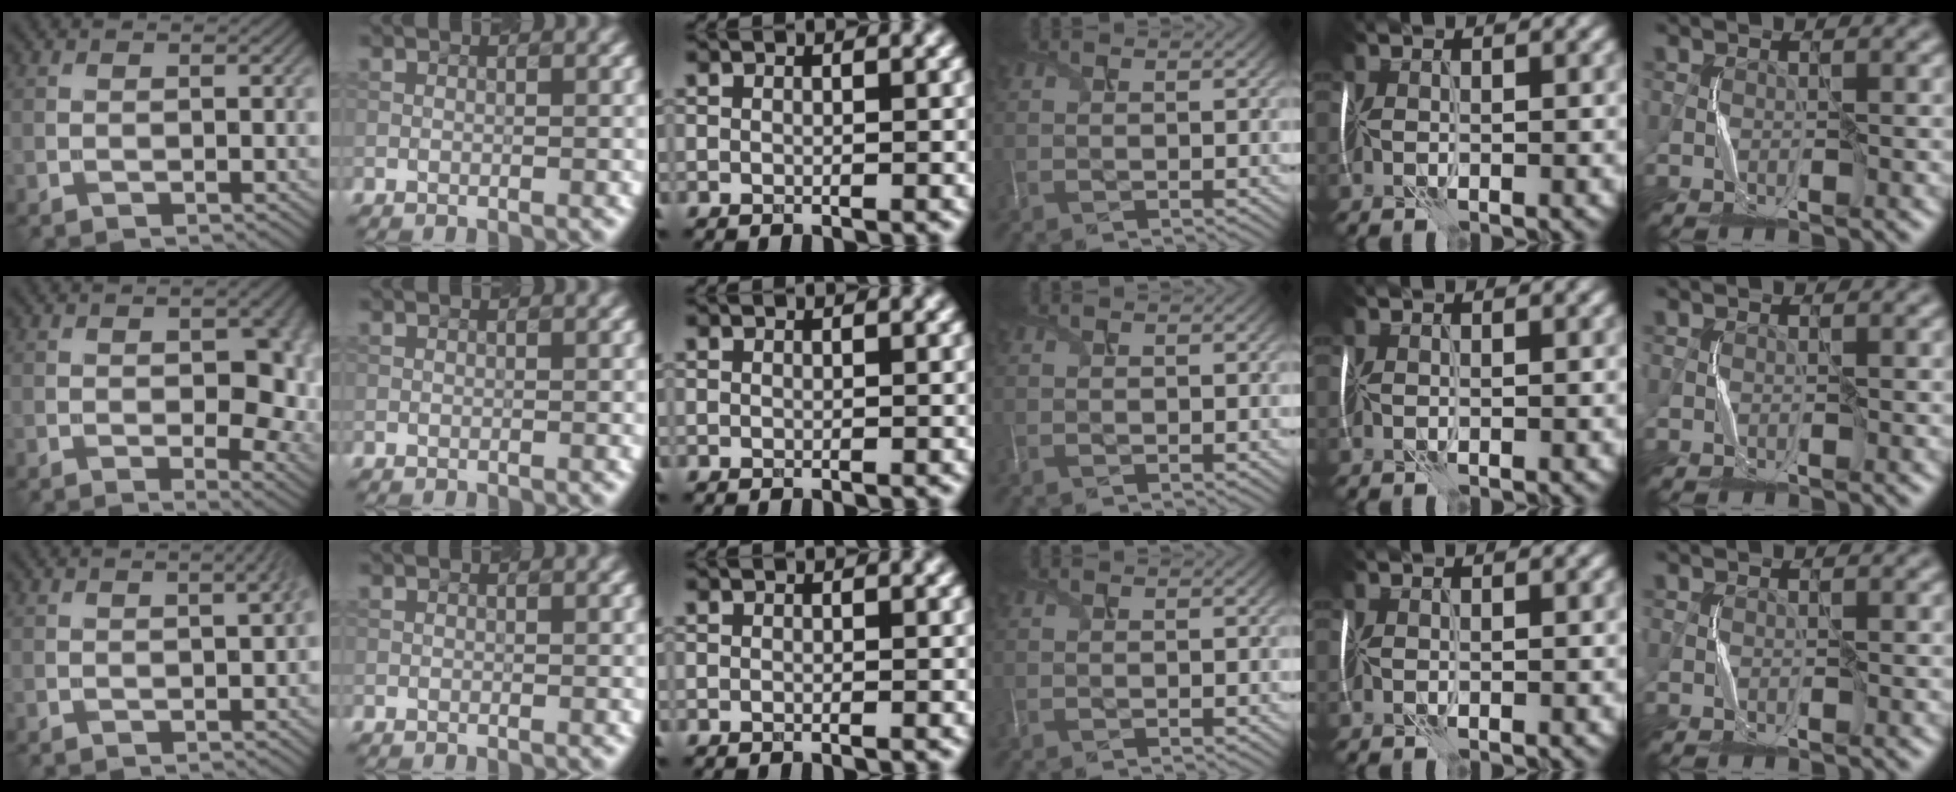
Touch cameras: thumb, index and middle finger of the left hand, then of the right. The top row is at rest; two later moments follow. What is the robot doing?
{"motion": "shake", "object": "plastic piggy bank"}